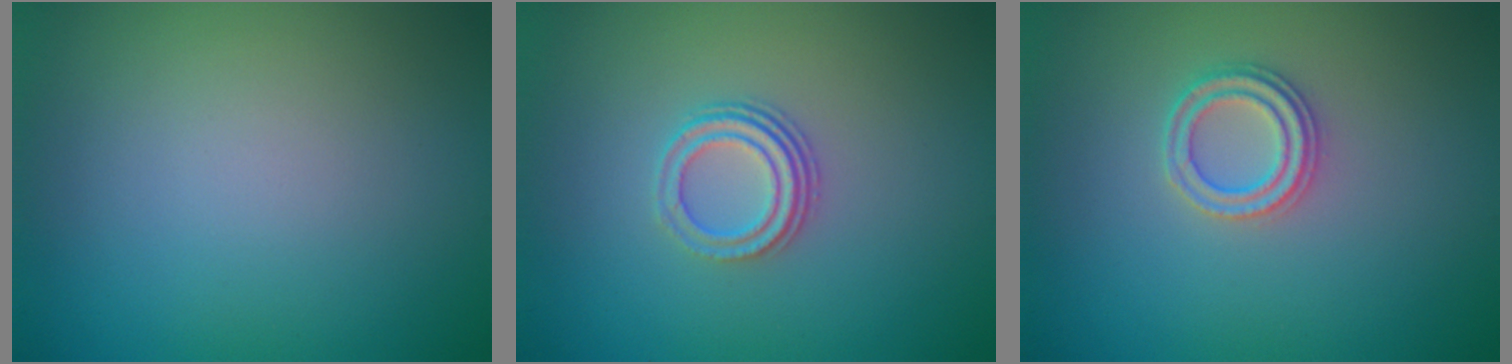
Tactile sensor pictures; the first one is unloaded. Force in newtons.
{"total": 3.0, "press": 2.1, "slide": 2.1}
{"total": 2.3, "press": 2.2, "slide": 0.5}